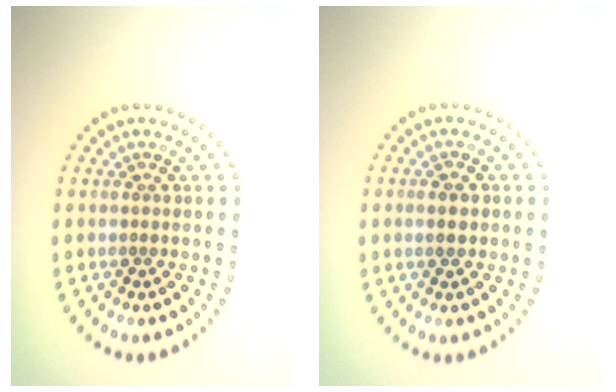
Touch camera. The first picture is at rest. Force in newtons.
{"total": 1.8, "press": 1.8, "slide": 0.0}